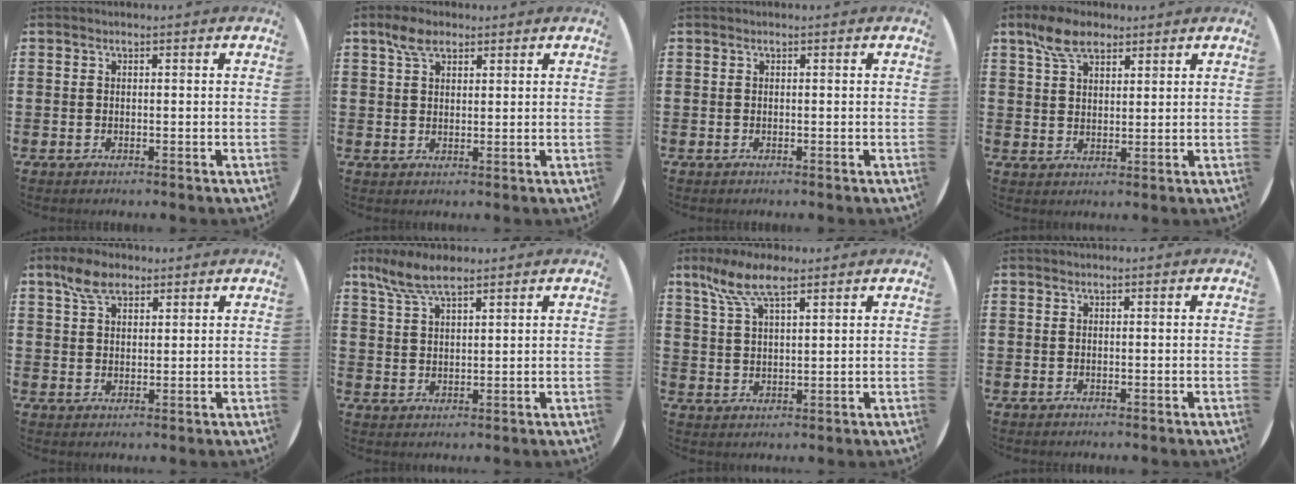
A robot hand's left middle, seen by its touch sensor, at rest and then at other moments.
{"total": 4.0, "force": [2.7, 2.0, 2.0], "torque": [-0.038, 0.004, 0.048]}
{"total": 0.0}
{"total": 5.9, "force": [4.1, 2.9, 3.1], "torque": [-0.063, 0.002, 0.075]}
{"total": 4.8, "force": [3.4, 2.5, 2.3], "torque": [-0.046, 0.005, 0.063]}
{"total": 5.8, "force": [4.8, 1.5, 2.9], "torque": [-0.069, -0.005, 0.088]}
{"total": 7.5, "force": [5.3, 2.3, 4.8], "torque": [-0.107, -0.001, 0.095]}
{"total": 0.0}